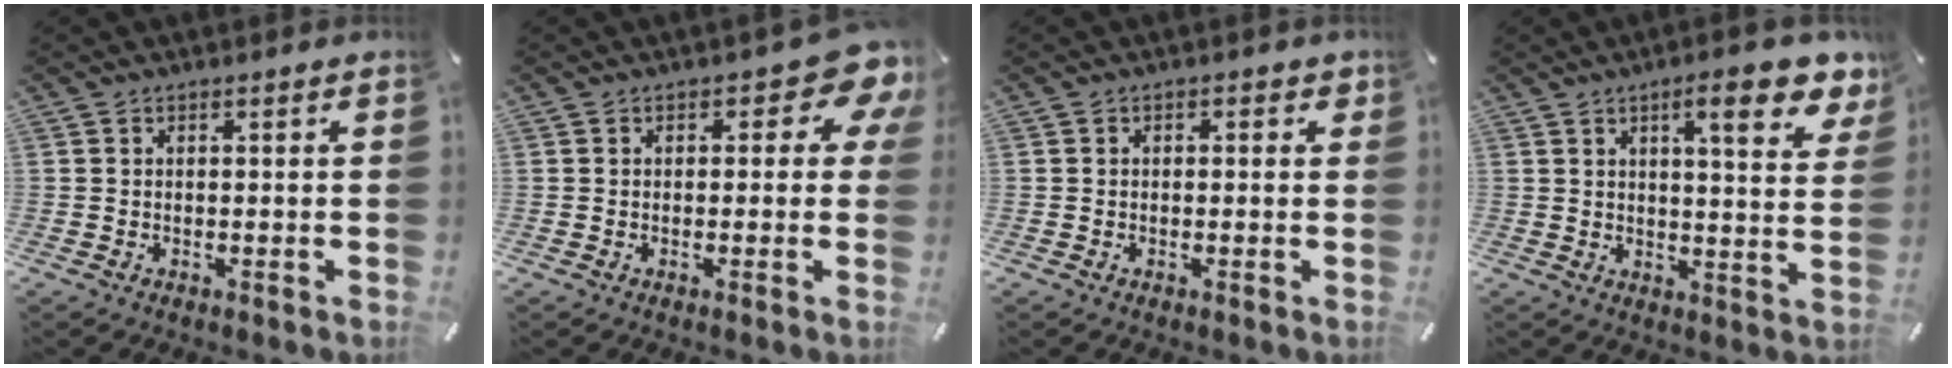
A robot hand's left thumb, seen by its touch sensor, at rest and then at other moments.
{"total": 7.4, "force": [2.8, 3.8, 5.8], "torque": [-0.065, -0.012, 0.044]}
{"total": 1.2, "force": [-0.2, 0.9, 0.8], "torque": [-0.014, 0.005, -0.006]}
{"total": 12.1, "force": [6.8, 3.1, 9.4], "torque": [-0.130, -0.035, 0.106]}